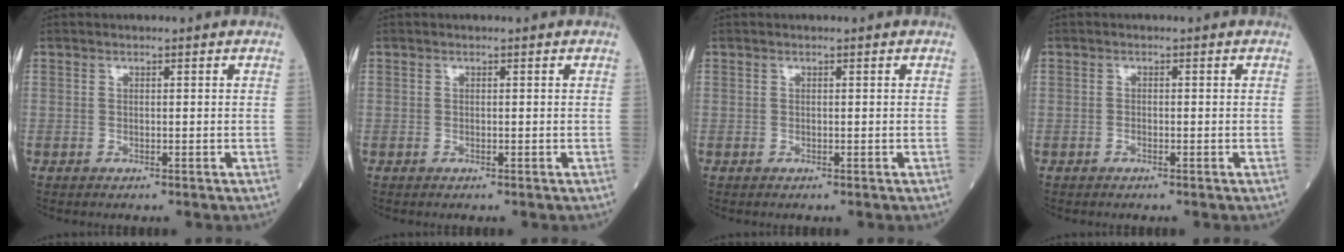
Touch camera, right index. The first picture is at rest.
{"total": 0.0}
{"total": 0.0}
{"total": 0.5, "force": [-0.4, -0.1, 0.3], "torque": [-0.008, 0.001, -0.007]}